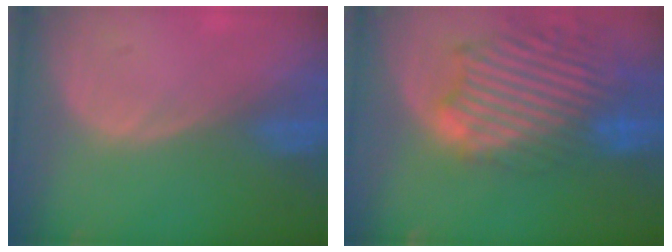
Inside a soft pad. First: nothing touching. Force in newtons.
{"total": 13.8, "press": 11.8, "slide": 7.2}